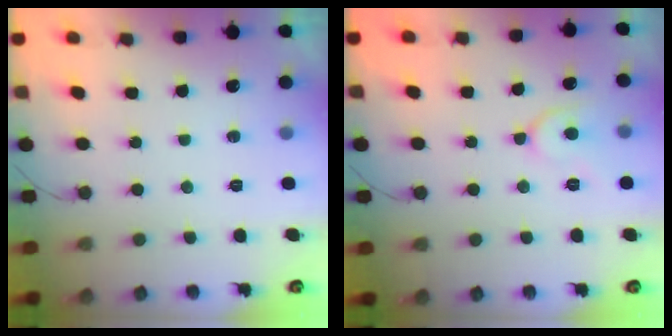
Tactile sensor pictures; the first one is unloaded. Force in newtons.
{"total": 7.5, "press": 7.4, "slide": 0.9}